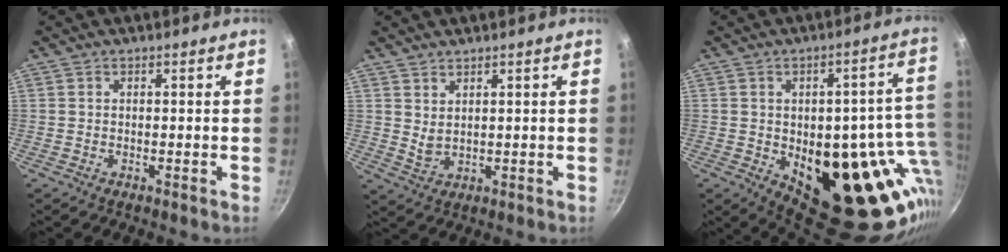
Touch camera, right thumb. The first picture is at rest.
{"total": 3.1, "force": [2.0, 1.5, 1.7], "torque": [-0.028, -0.020, 0.043]}
{"total": 24.9, "force": [-2.0, 13.4, 20.9], "torque": [-0.213, -0.016, -0.003]}